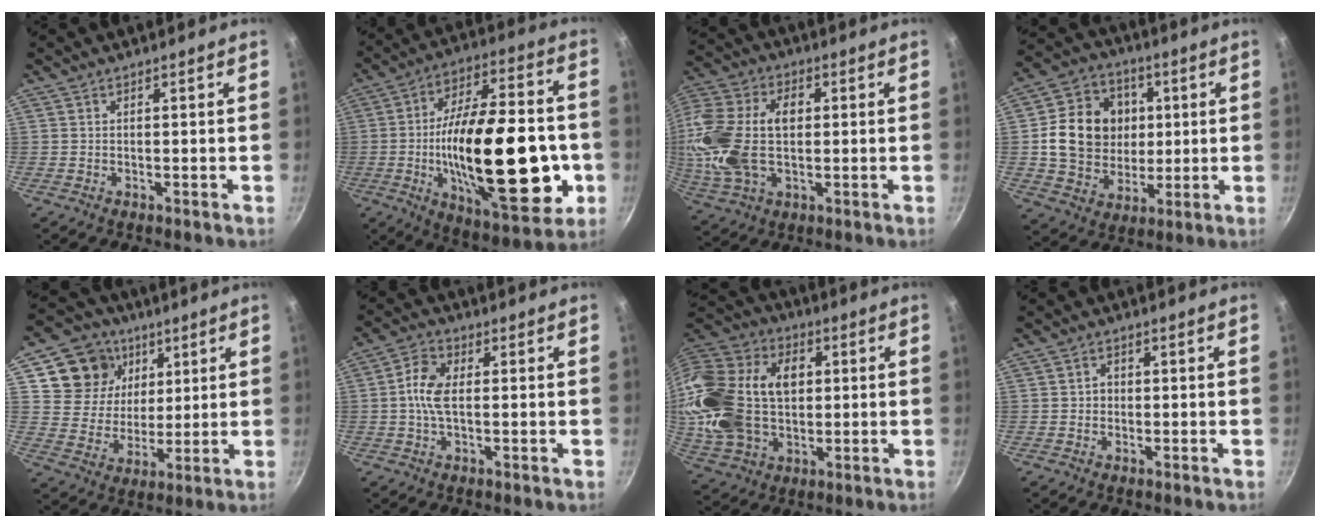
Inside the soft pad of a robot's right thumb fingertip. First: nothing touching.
{"total": 30.7, "force": [-5.1, 12.7, 27.5], "torque": [-0.426, 0.019, -0.068]}
{"total": 20.5, "force": [1.0, 12.9, 15.9], "torque": [-0.326, 0.023, 0.014]}
{"total": 16.6, "force": [1.9, 14.3, 8.4], "torque": [-0.116, 0.014, 0.035]}
{"total": 13.9, "force": [6.2, 11.6, 4.6], "torque": [-0.048, -0.027, 0.110]}
{"total": 6.0, "force": [0.2, 3.0, 5.1], "torque": [-0.112, 0.013, -0.007]}
{"total": 26.0, "force": [2.9, 18.0, 18.5], "torque": [-0.350, 0.024, 0.057]}
{"total": 1.8, "force": [-0.1, 1.6, 0.8], "torque": [-0.004, 0.005, -0.005]}